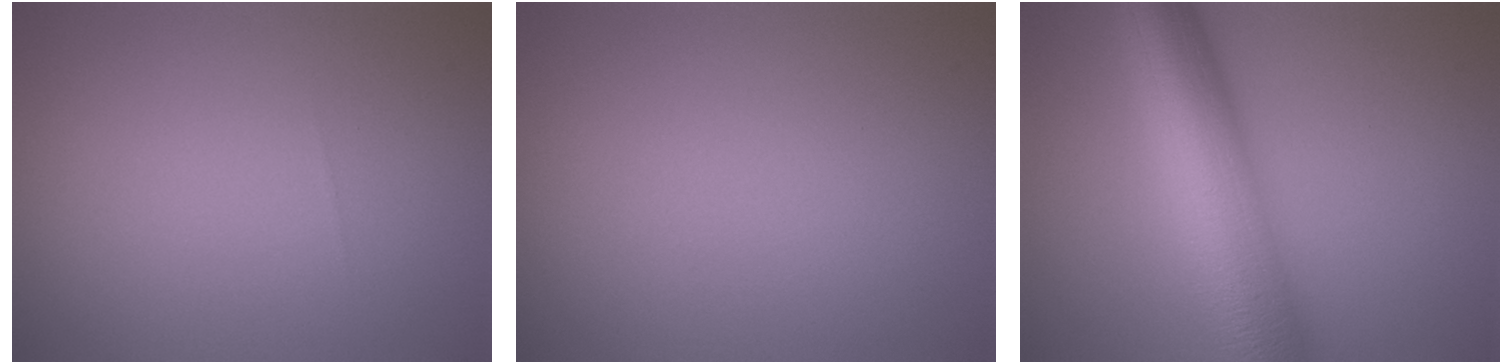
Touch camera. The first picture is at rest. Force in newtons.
{"total": 0.0}
{"total": 10.6, "press": 10.6, "slide": 0.1}